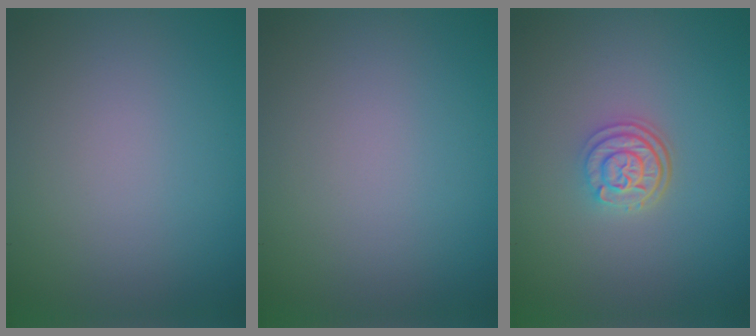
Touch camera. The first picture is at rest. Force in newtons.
{"total": 0.0}
{"total": 3.0, "press": 2.4, "slide": 1.8}